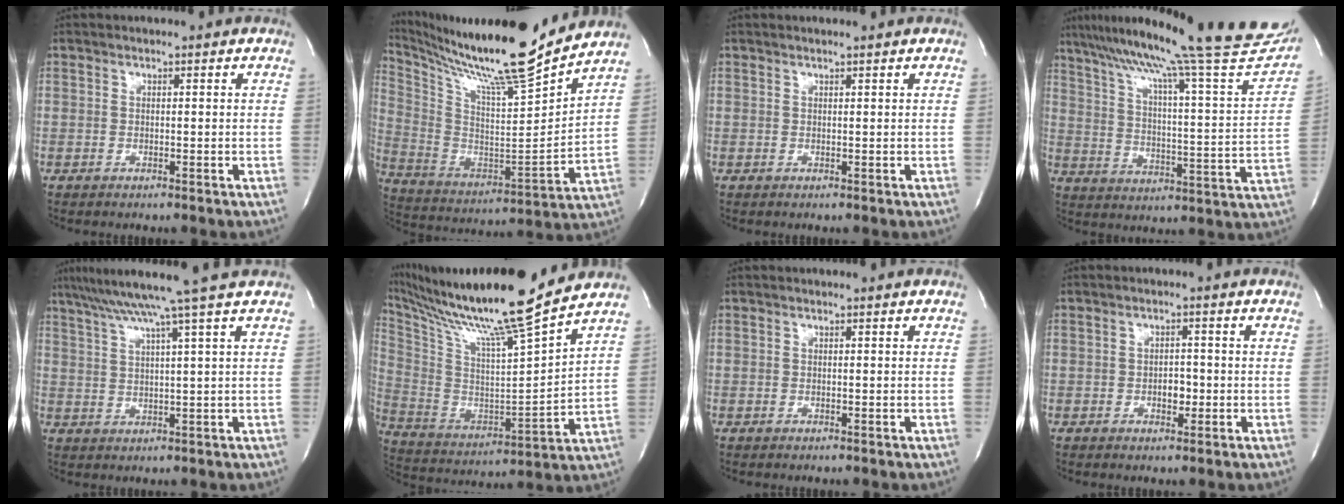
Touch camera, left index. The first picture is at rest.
{"total": 21.3, "force": [18.8, -0.7, 10.0], "torque": [-0.203, -0.049, 0.316]}
{"total": 1.1, "force": [1.0, -0.2, 0.5], "torque": [-0.011, 0.006, 0.019]}
{"total": 30.3, "force": [25.2, 0.9, 16.7], "torque": [-0.264, -0.048, 0.337]}
{"total": 11.2, "force": [8.7, -2.8, 6.4], "torque": [-0.107, 0.000, 0.128]}
{"total": 22.3, "force": [18.6, -1.3, 12.1], "torque": [-0.238, -0.030, 0.321]}
{"total": 0.0}
{"total": 2.3, "force": [-0.6, 1.4, 1.8], "torque": [-0.026, 0.004, -0.006]}